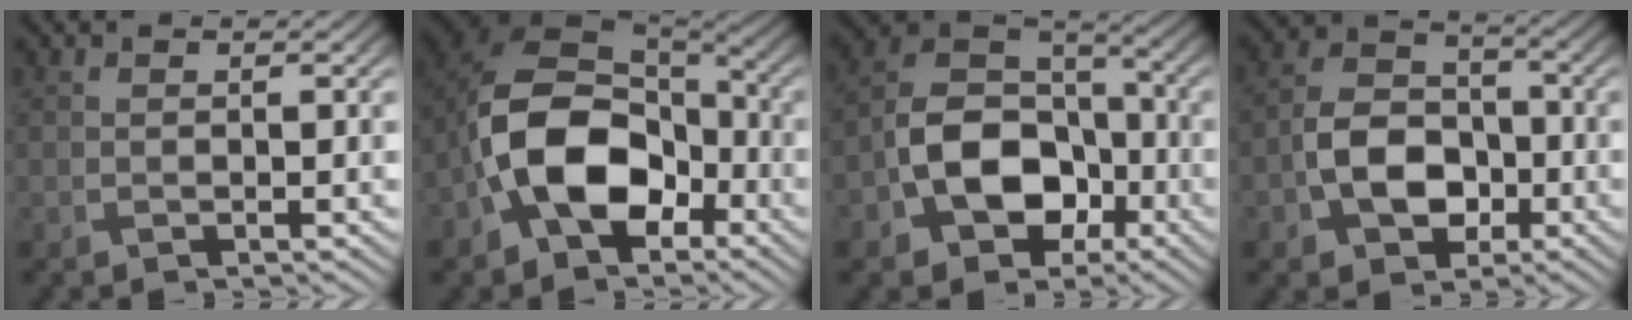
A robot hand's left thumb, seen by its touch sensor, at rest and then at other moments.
{"total": 13.1, "force": [-4.4, 8.8, 8.7], "torque": [-0.165, -0.007, -0.097]}
{"total": 11.5, "force": [-4.4, 8.0, 7.0], "torque": [-0.145, -0.007, -0.095]}
{"total": 7.9, "force": [-2.6, 5.7, 4.9], "torque": [-0.099, 0.003, -0.059]}